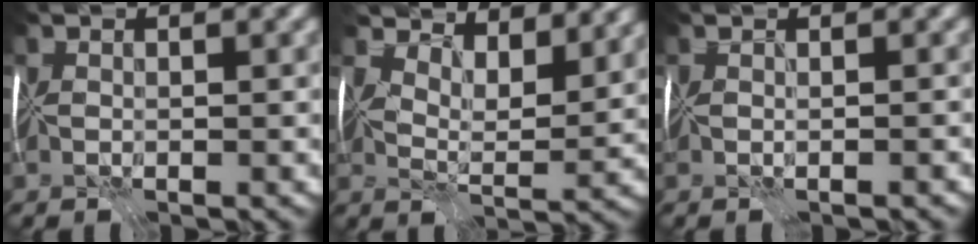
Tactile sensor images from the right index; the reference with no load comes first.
{"total": 5.7, "force": [5.4, 1.0, 1.7], "torque": [-0.046, -0.009, 0.087]}
{"total": 1.1, "force": [-0.5, -0.9, -0.4], "torque": [0.000, -0.012, -0.003]}